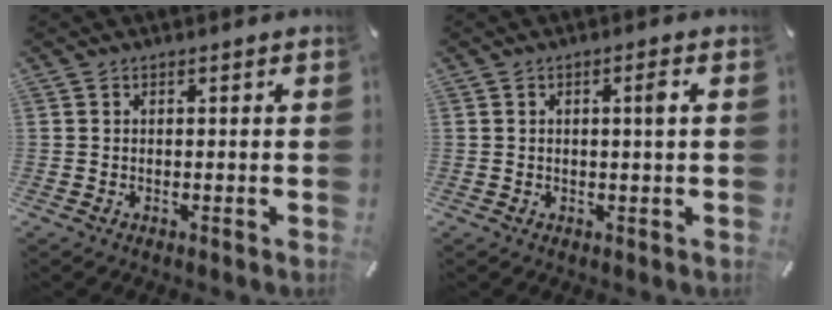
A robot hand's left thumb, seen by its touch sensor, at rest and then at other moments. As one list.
[{"total": 2.4, "force": [0.5, 0.3, 2.3], "torque": [-0.037, -0.001, 0.004]}]